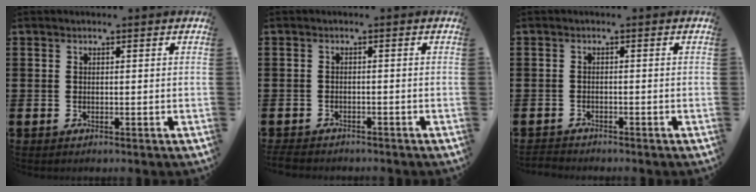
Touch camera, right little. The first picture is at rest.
{"total": 1.4, "force": [-1.4, 0.3, 0.2], "torque": [-0.008, 0.001, -0.030]}
{"total": 1.1, "force": [-1.1, 0.1, 0.0], "torque": [-0.002, 0.001, -0.023]}